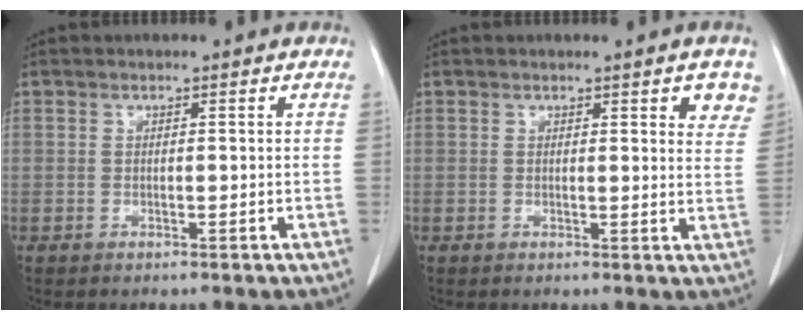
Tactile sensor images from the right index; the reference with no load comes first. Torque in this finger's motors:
{"motor_torque": [0.21, 0.19, 0.06, 0.00]}